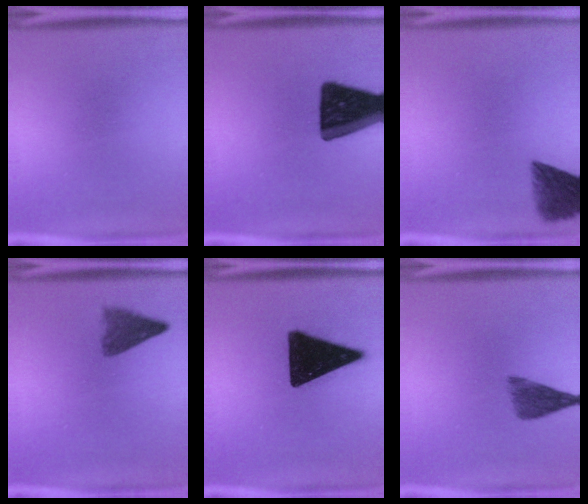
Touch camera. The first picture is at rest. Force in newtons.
{"total": 17.6}
{"total": 7.0}
{"total": 4.3}
{"total": 17.2}
{"total": 4.5}